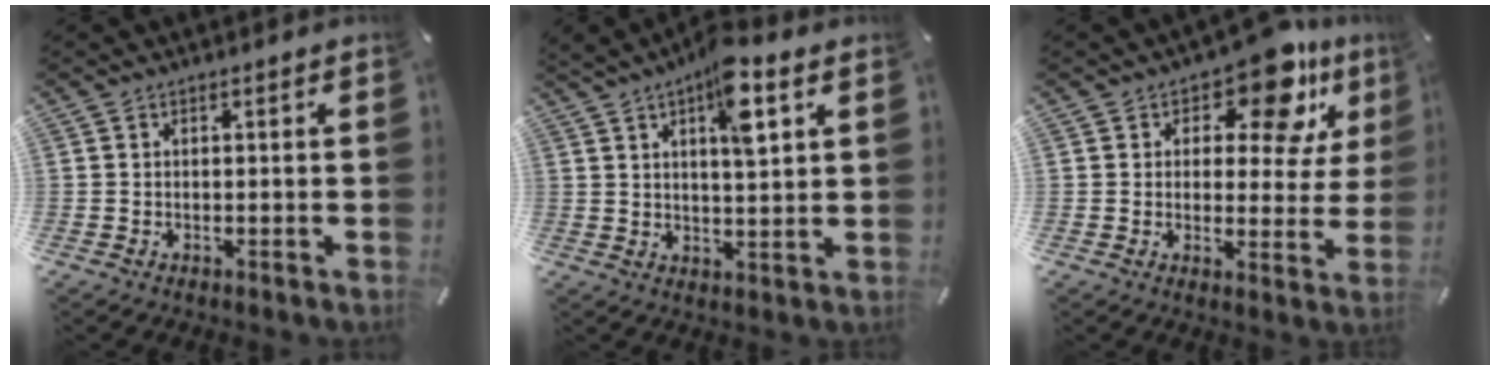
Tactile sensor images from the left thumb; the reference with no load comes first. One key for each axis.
{"total": 9.6, "fx": 4.8, "fy": 2.9, "fz": 7.8, "tx": -0.120, "ty": -0.018, "tz": 0.077}
{"total": 13.3, "fx": 8.2, "fy": 6.2, "fz": 8.5, "tx": -0.115, "ty": -0.050, "tz": 0.137}